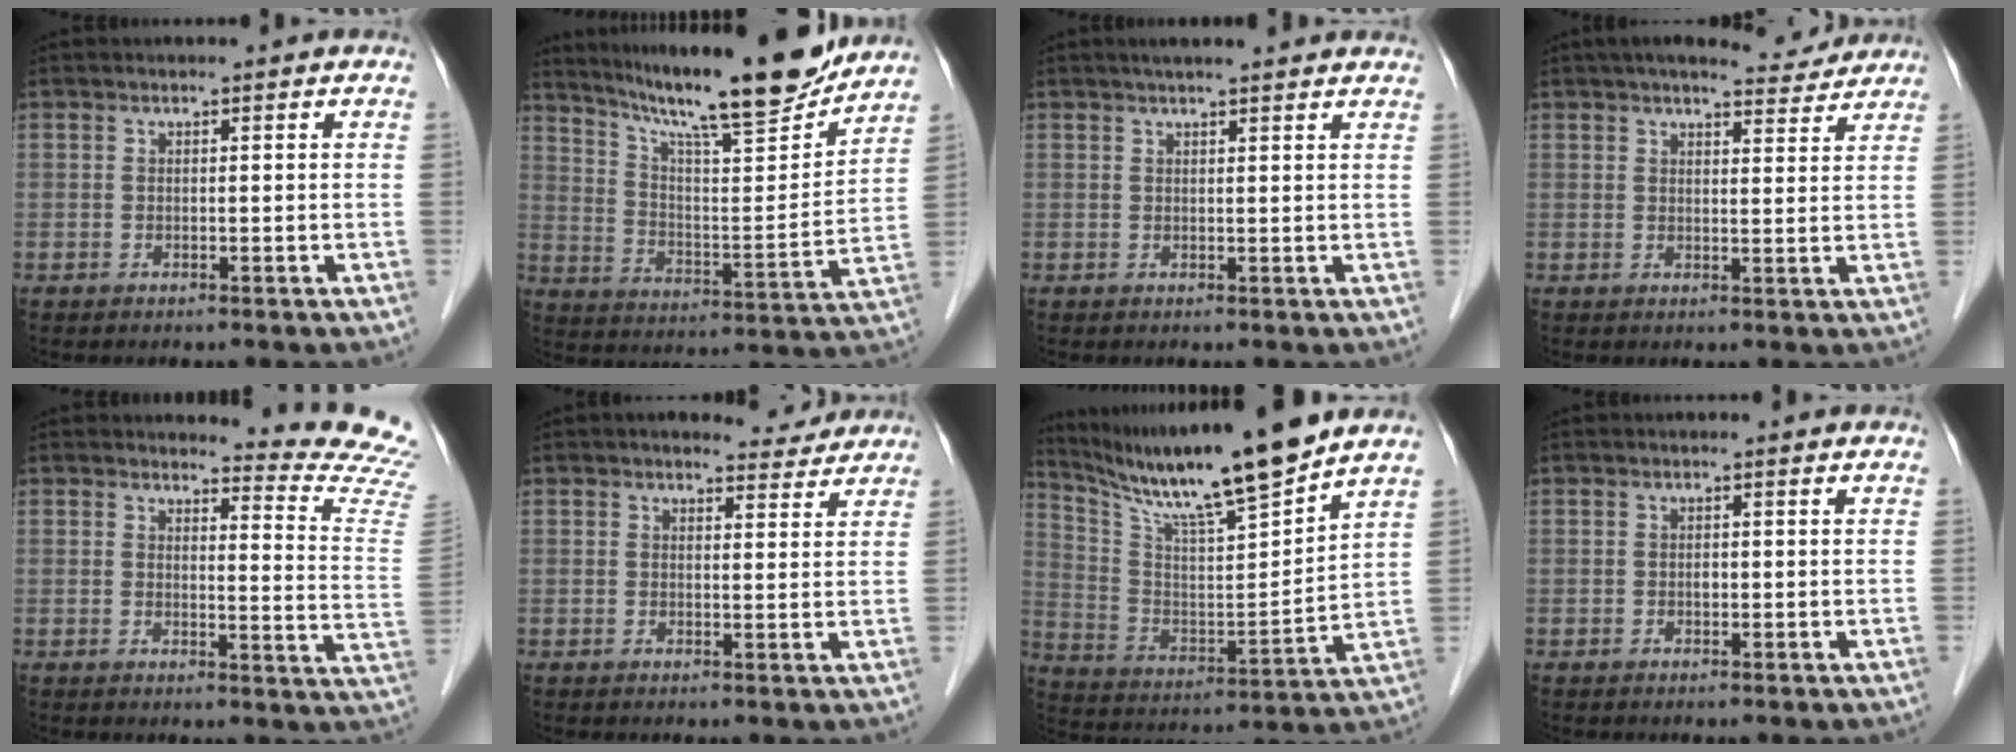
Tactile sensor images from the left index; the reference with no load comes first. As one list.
[{"total": 19.8, "force": [17.0, 1.2, 10.0], "torque": [-0.162, -0.013, 0.264]}, {"total": 8.3, "force": [7.2, 0.6, 4.2], "torque": [-0.057, 0.029, 0.083]}, {"total": 7.4, "force": [6.8, 1.4, 2.7], "torque": [-0.038, 0.012, 0.084]}, {"total": 12.3, "force": [12.3, -1.1, 0.5], "torque": [0.007, -0.142, 0.107]}, {"total": 3.7, "force": [3.5, 1.1, 0.5], "torque": [-0.008, 0.004, 0.038]}, {"total": 17.4, "force": [14.6, -0.4, 9.4], "torque": [-0.174, -0.004, 0.255]}, {"total": 0.6, "force": [-0.2, 0.4, 0.4], "torque": [-0.009, 0.002, -0.004]}]